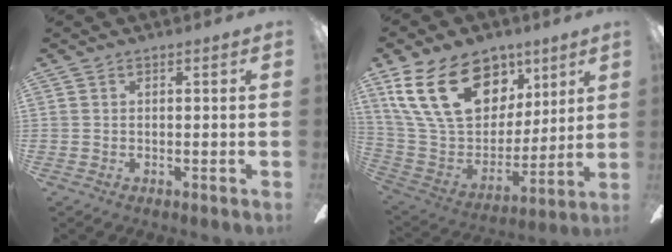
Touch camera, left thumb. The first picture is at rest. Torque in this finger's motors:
{"motor_torque": [0.57, 0.38, 1.90, -0.87, 0.53]}